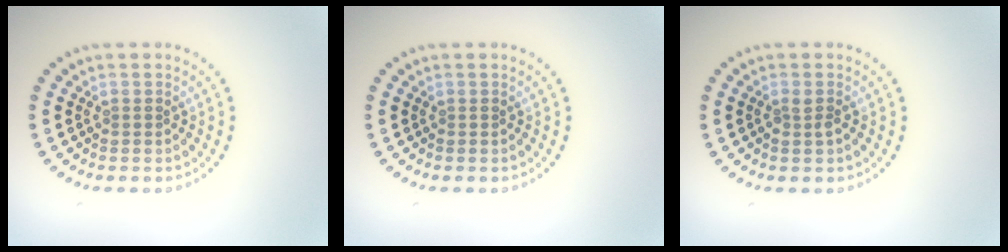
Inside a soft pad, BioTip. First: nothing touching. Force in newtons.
{"total": 0.0}
{"total": 0.9, "press": 0.8, "slide": 0.4}